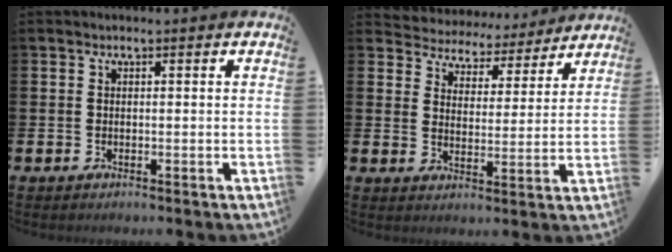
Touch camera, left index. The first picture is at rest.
{"total": 4.8, "force": [4.5, 1.7, -0.4], "torque": [-0.013, -0.044, 0.072]}